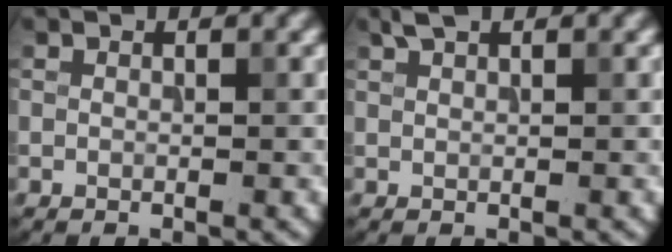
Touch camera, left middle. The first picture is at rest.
{"total": 1.2, "force": [1.0, 0.3, 0.7], "torque": [-0.014, 0.001, 0.018]}